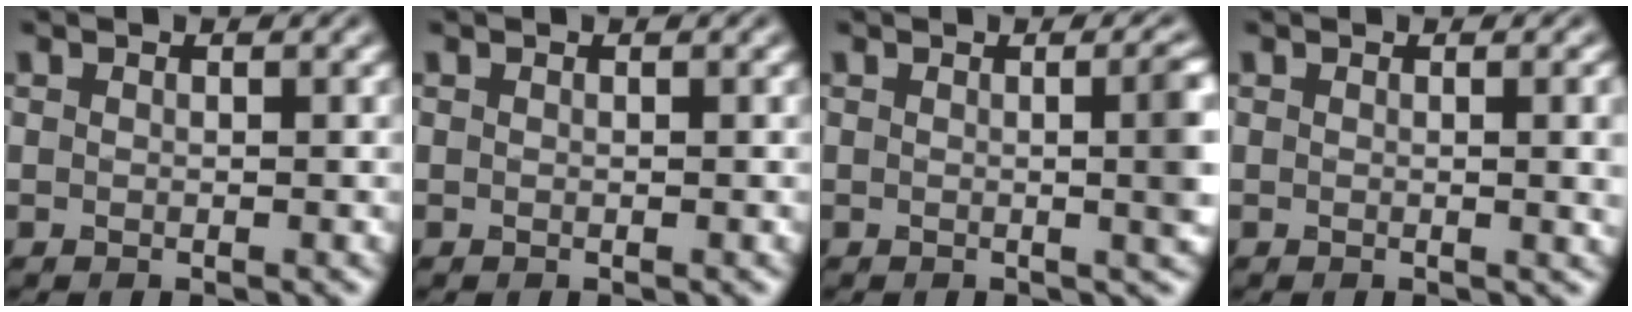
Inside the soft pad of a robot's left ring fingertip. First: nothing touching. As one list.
[{"total": 0.0}, {"total": 4.4, "force": [0.1, 1.3, 4.2], "torque": [-0.038, 0.007, -0.001]}, {"total": 2.8, "force": [0.1, 0.8, 2.7], "torque": [-0.025, 0.002, -0.002]}]